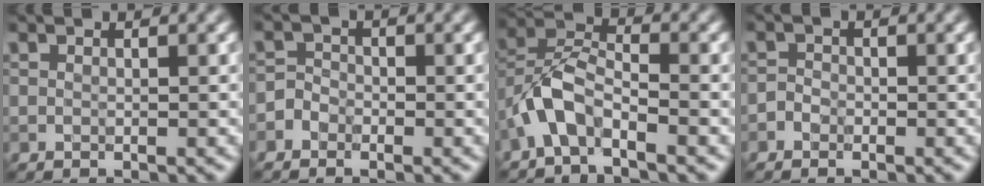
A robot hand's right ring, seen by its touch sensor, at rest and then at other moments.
{"total": 1.7, "force": [-1.1, 1.3, 0.4], "torque": [0.001, 0.010, -0.025]}
{"total": 4.3, "force": [-2.6, 1.6, 3.0], "torque": [-0.055, 0.014, -0.058]}
{"total": 1.2, "force": [-0.7, 0.9, 0.3], "torque": [0.004, 0.003, -0.019]}